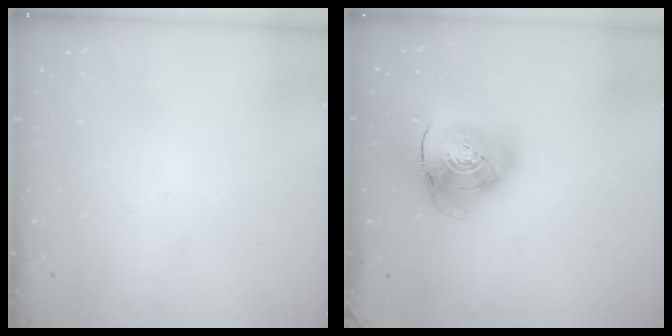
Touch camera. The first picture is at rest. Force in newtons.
{"total": 14.4, "press": 14.2, "slide": 2.1}